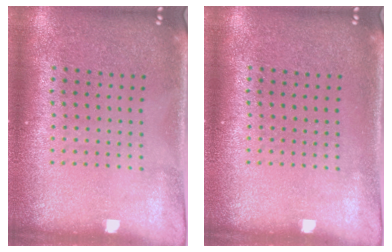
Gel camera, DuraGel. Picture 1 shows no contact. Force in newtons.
{"total": 0.0}